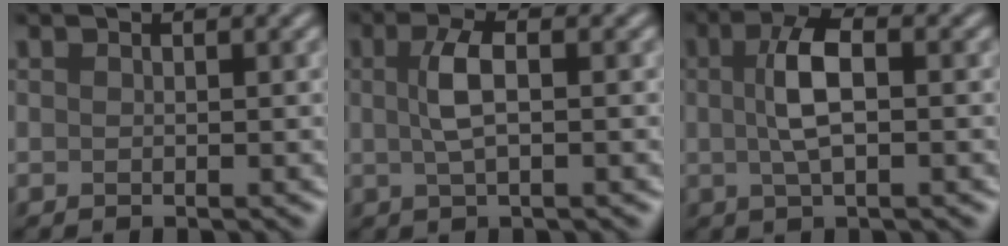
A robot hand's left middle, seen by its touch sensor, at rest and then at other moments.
{"total": 2.9, "force": [0.4, 0.9, 2.7], "torque": [-0.063, 0.007, 0.005]}
{"total": 4.1, "force": [0.4, 1.6, 3.8], "torque": [-0.082, 0.009, 0.004]}